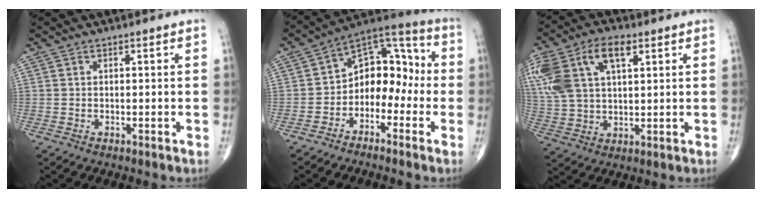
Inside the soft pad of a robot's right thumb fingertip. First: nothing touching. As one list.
[{"total": 11.7, "force": [-2.8, 8.2, 7.9], "torque": [-0.078, 0.065, -0.063]}, {"total": 17.2, "force": [6.4, 9.4, 12.9], "torque": [-0.286, 0.017, 0.123]}]